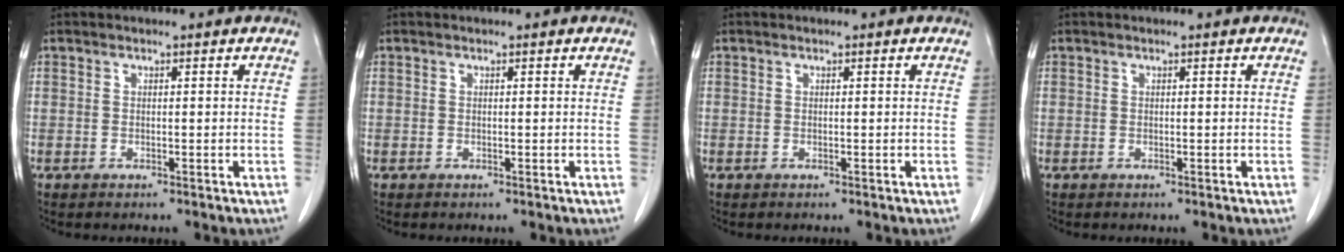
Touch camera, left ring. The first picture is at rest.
{"total": 0.0}
{"total": 0.0}
{"total": 0.0}